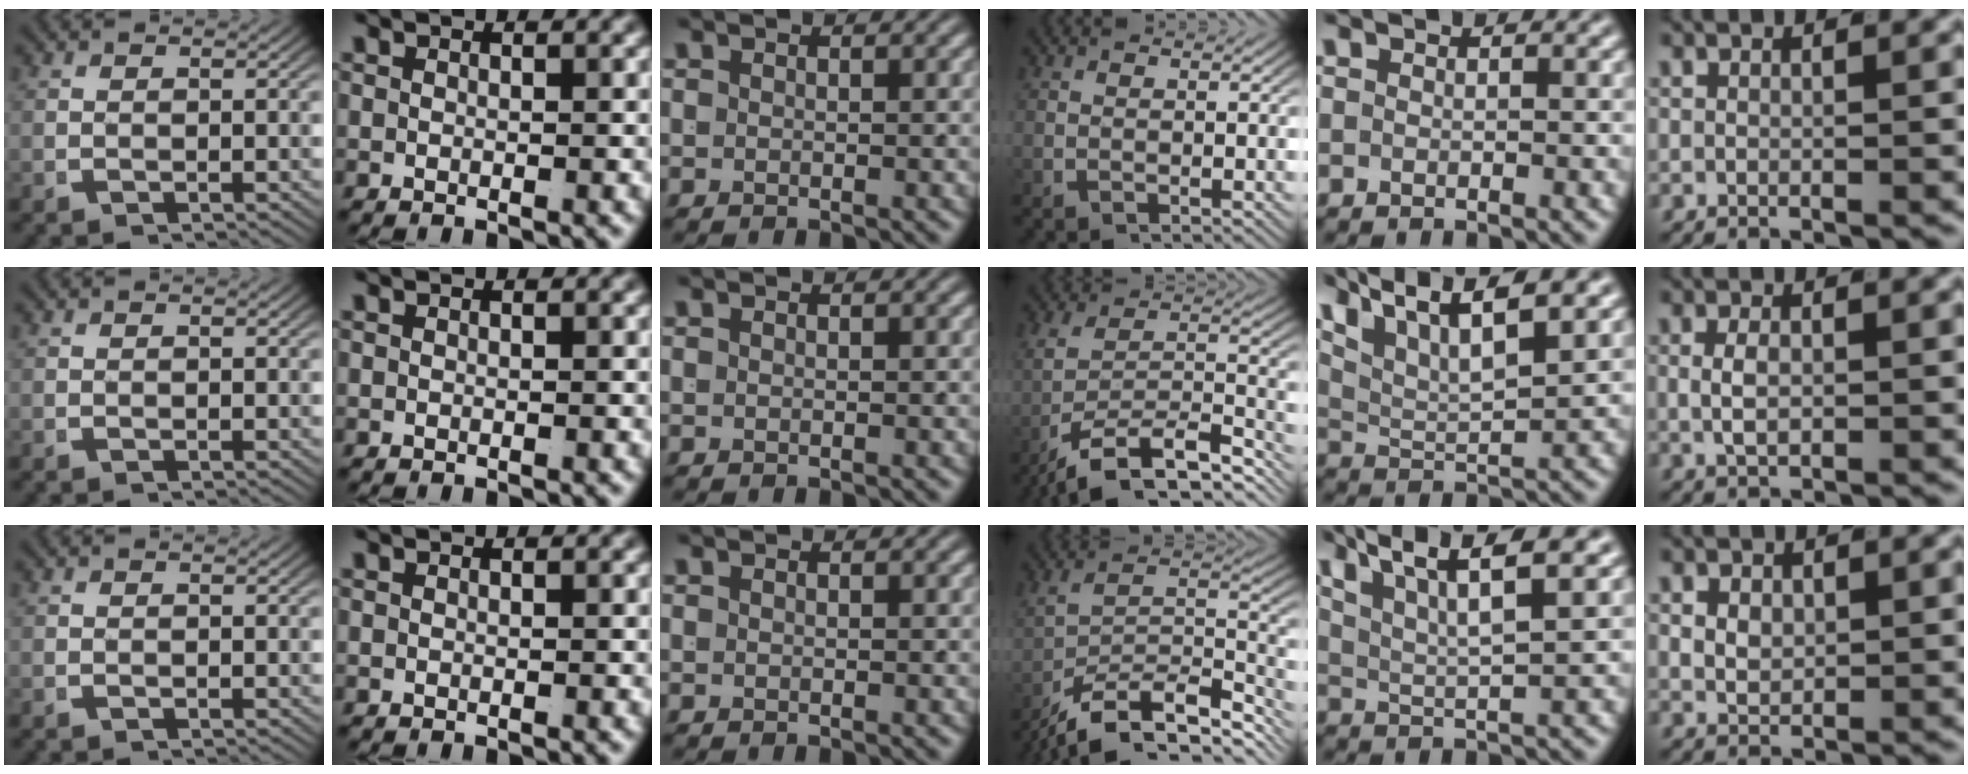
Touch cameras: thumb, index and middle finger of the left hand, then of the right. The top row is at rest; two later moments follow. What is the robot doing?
{"motion": "lift_and_place", "object": "jacket"}